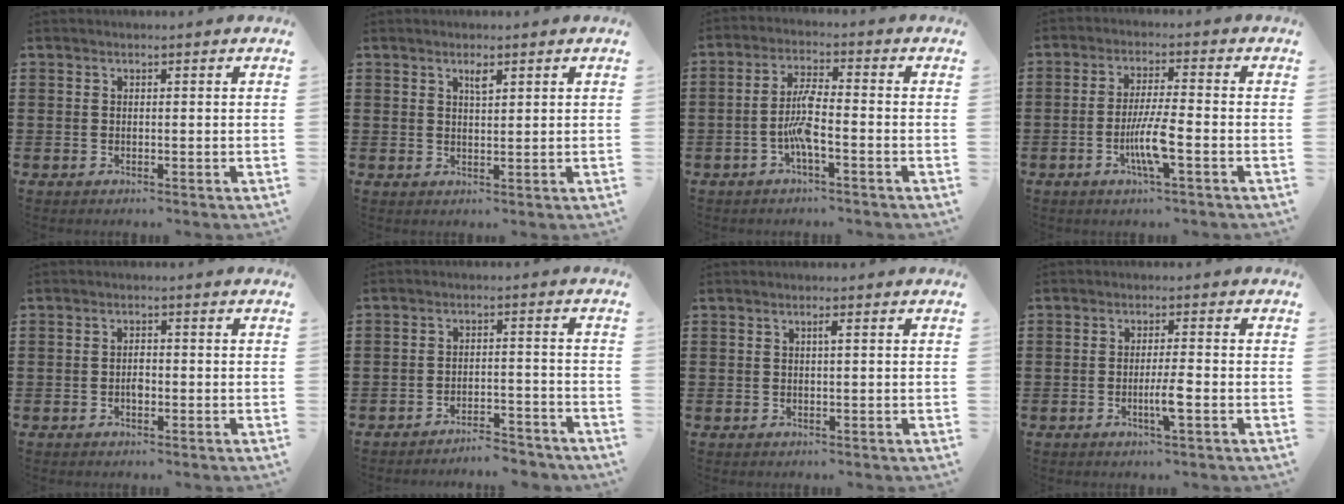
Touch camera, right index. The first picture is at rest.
{"total": 1.8, "force": [1.0, 0.4, 1.4], "torque": [-0.022, -0.001, 0.015]}
{"total": 5.8, "force": [-2.0, 1.2, 5.3], "torque": [-0.122, -0.005, -0.044]}
{"total": 6.5, "force": [-2.3, 0.6, 6.1], "torque": [-0.120, -0.014, -0.045]}
{"total": 1.6, "force": [-0.5, 0.7, 1.3], "torque": [-0.027, 0.000, -0.010]}
{"total": 4.2, "force": [-4.1, 0.2, 0.7], "torque": [-0.017, 0.002, -0.086]}
{"total": 0.9, "force": [0.1, 0.0, 0.9], "torque": [-0.015, -0.002, 0.002]}
{"total": 3.9, "force": [-1.3, 0.1, 3.7], "torque": [-0.071, -0.006, -0.026]}